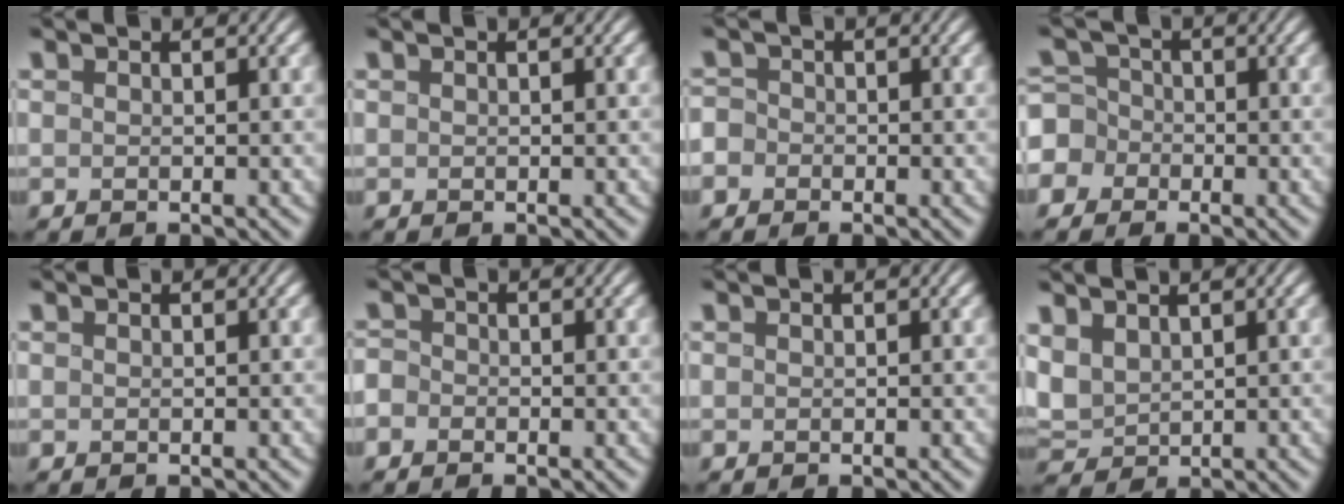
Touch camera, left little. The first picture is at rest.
{"total": 0.0}
{"total": 3.7, "force": [-1.5, 3.3, 0.8], "torque": [-0.011, 0.008, -0.055]}
{"total": 6.4, "force": [-2.5, 5.7, 1.3], "torque": [-0.045, 0.007, -0.077]}
{"total": 0.0}
{"total": 2.6, "force": [-1.3, 2.3, 0.6], "torque": [0.001, 0.008, -0.045]}
{"total": 0.0}
{"total": 3.5, "force": [1.2, 2.5, 2.2], "torque": [-0.065, 0.003, 0.024]}